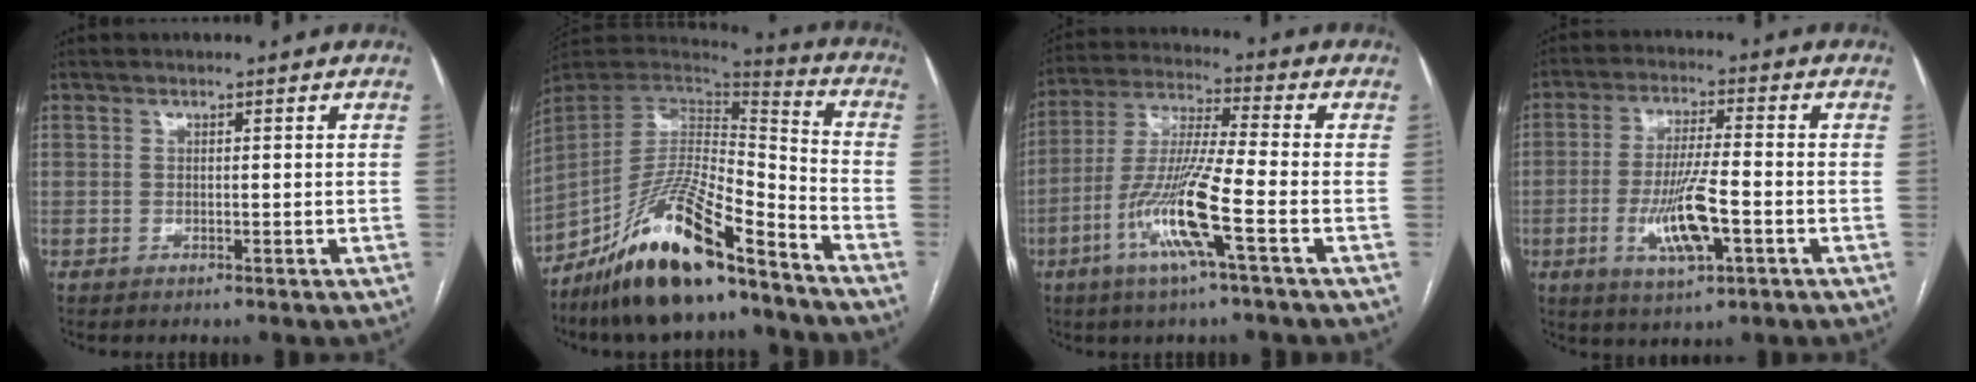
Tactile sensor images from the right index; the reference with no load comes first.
{"total": 20.0, "force": [-14.6, 4.0, 13.0], "torque": [-0.249, -0.007, -0.262]}
{"total": 12.7, "force": [-4.8, -0.2, 11.7], "torque": [-0.240, -0.008, -0.099]}
{"total": 9.5, "force": [-2.9, 1.6, 8.9], "torque": [-0.171, -0.007, -0.050]}